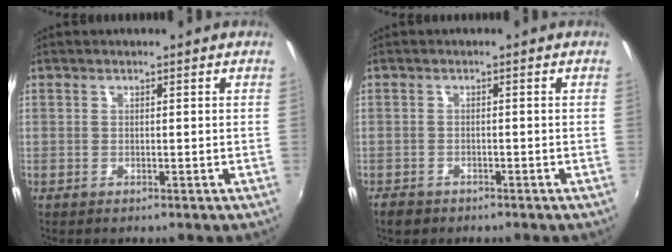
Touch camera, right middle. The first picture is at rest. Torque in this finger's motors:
{"motor_torque": [0.68, -0.65, -0.01, 0.00]}